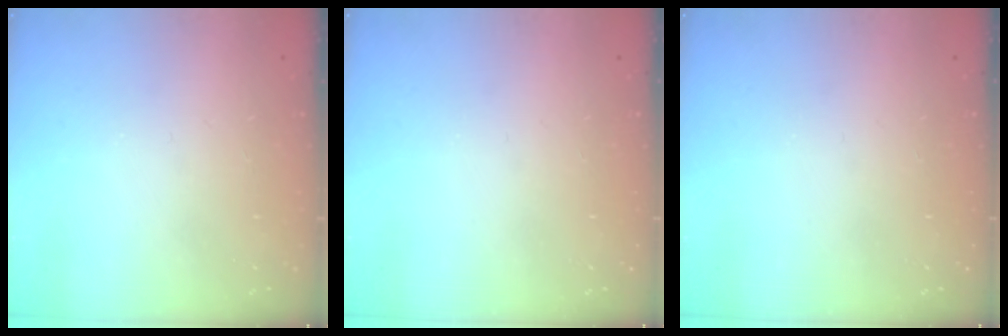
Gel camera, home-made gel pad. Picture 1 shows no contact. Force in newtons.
{"total": 0.0}
{"total": 0.0}